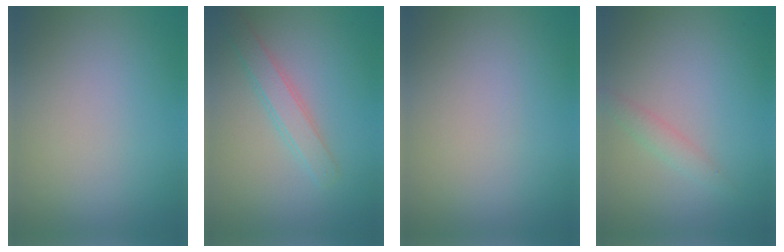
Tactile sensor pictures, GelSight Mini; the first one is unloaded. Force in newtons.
{"total": 2.5, "press": 2.5, "slide": 0.1}
{"total": 0.0}
{"total": 1.3, "press": 1.3, "slide": 0.0}